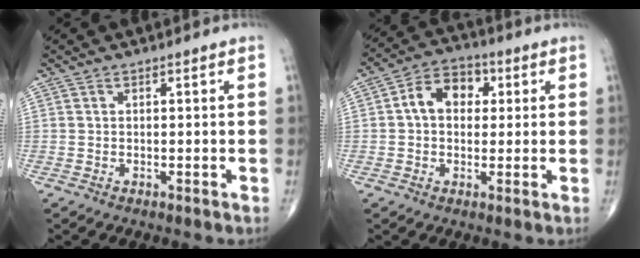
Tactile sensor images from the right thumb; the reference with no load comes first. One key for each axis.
{"total": 8.6, "fx": 1.5, "fy": 6.3, "fz": 5.6, "tx": -0.070, "ty": 0.020, "tz": 0.015}